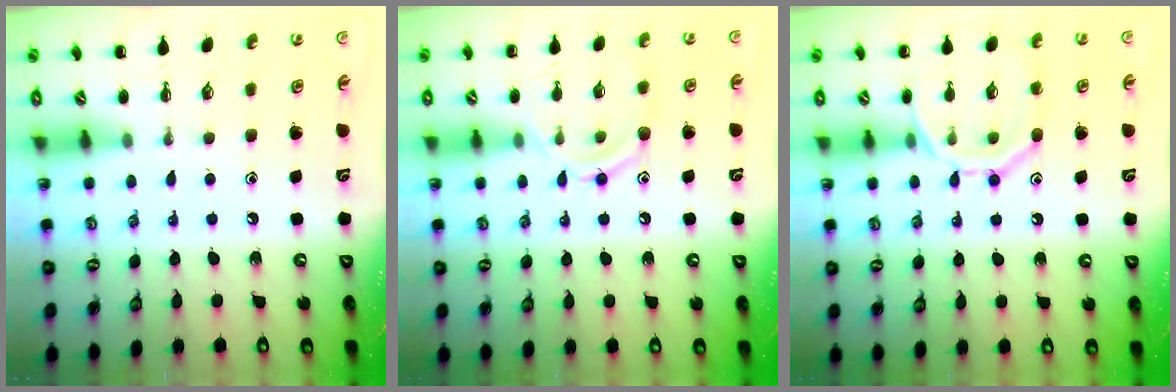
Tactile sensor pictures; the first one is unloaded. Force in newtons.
{"total": 11.0, "press": 10.8, "slide": 1.5}
{"total": 12.9, "press": 12.9, "slide": 1.3}